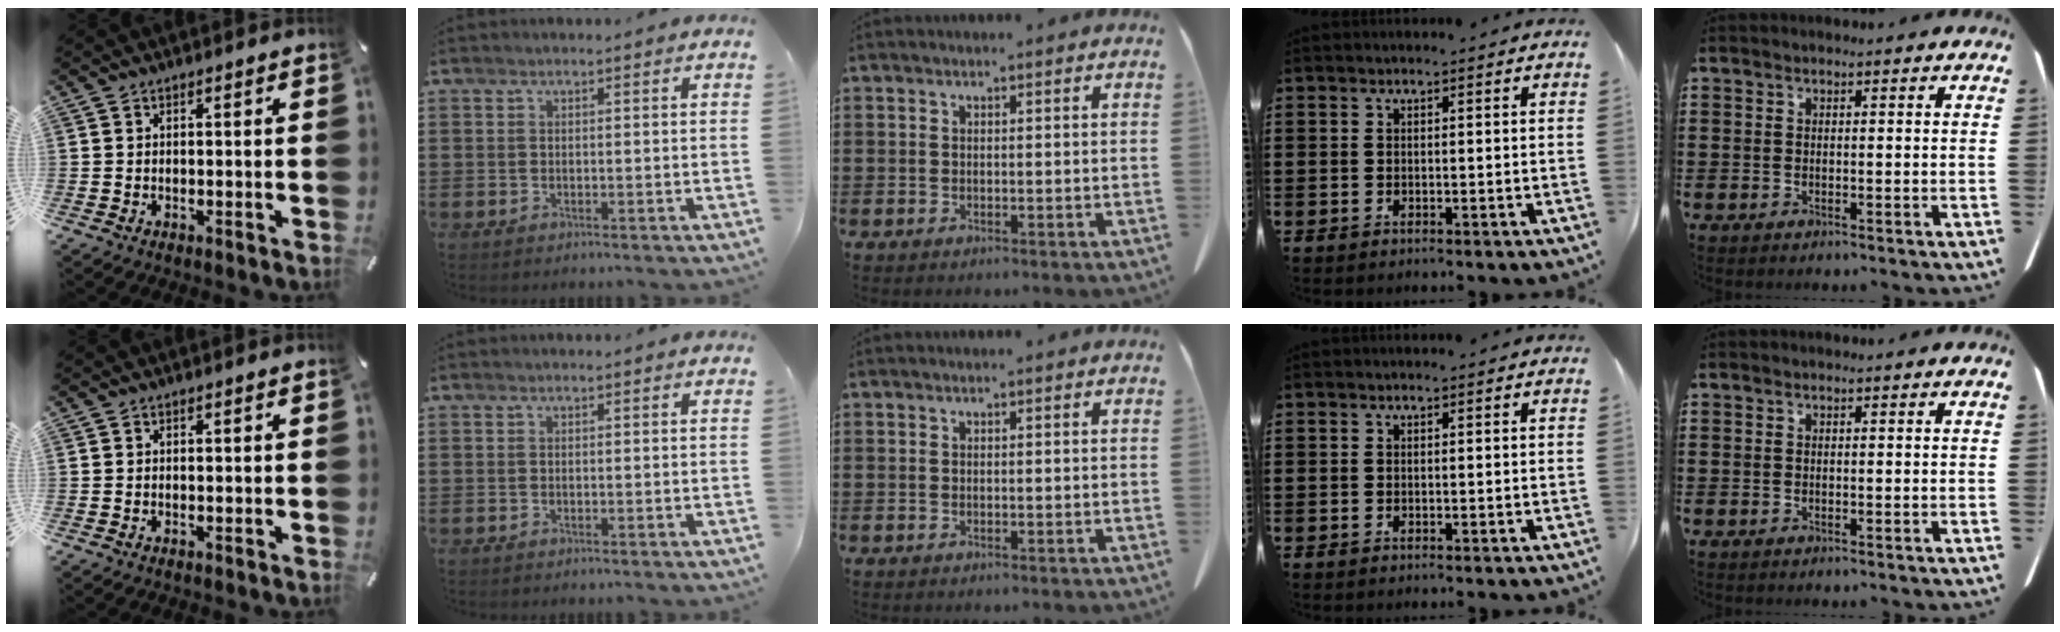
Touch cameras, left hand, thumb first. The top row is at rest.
{}